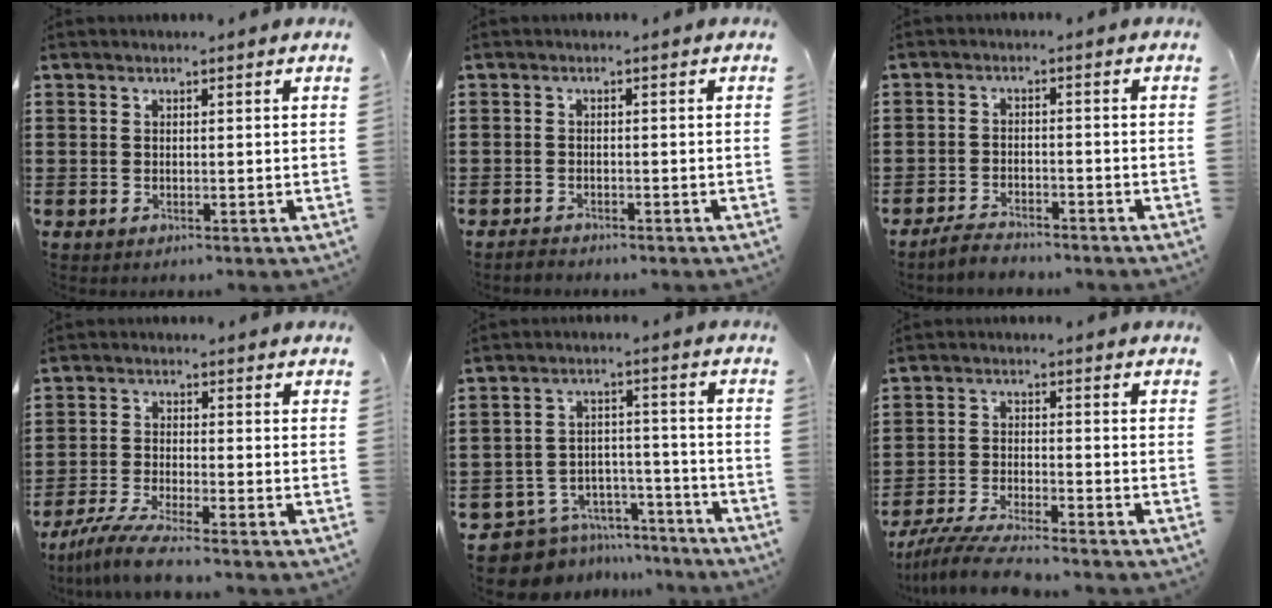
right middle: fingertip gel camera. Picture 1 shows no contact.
{"total": 1.2, "force": [-1.1, 0.2, 0.0], "torque": [-0.004, 0.001, -0.024]}
{"total": 2.9, "force": [-2.9, 0.4, 0.3], "torque": [-0.012, 0.003, -0.060]}
{"total": 5.2, "force": [-4.6, -0.2, 2.5], "torque": [-0.071, -0.025, -0.092]}
{"total": 8.5, "force": [-7.9, 2.7, 1.2], "torque": [-0.032, 0.021, -0.153]}
{"total": 6.0, "force": [-5.6, 0.3, 2.1], "torque": [-0.053, -0.010, -0.109]}